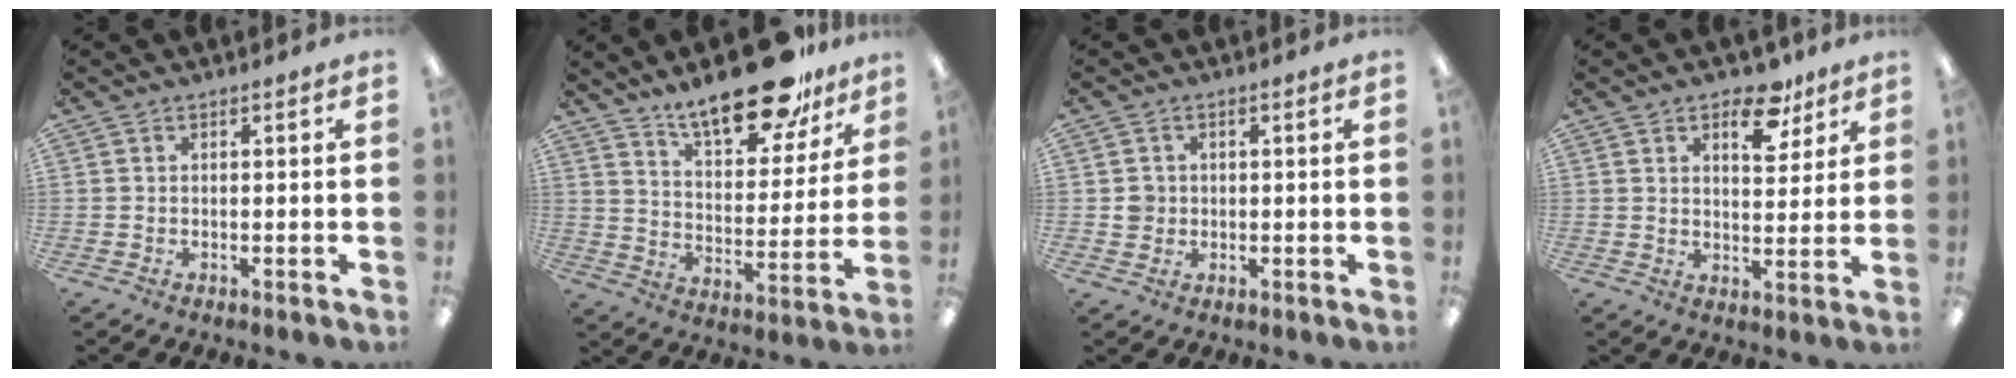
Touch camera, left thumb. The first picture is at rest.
{"total": 18.9, "force": [15.0, 6.6, 9.4], "torque": [-0.139, -0.096, 0.256]}
{"total": 2.7, "force": [0.1, 2.6, 0.5], "torque": [-0.005, 0.001, -0.002]}
{"total": 9.8, "force": [6.1, 5.2, 5.7], "torque": [-0.056, -0.031, 0.098]}